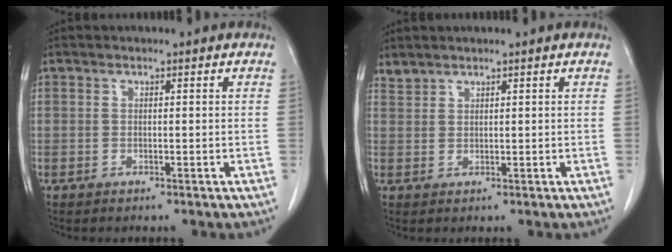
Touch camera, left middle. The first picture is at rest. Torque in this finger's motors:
{"motor_torque": [0.38, -0.53, -0.08, -0.01]}